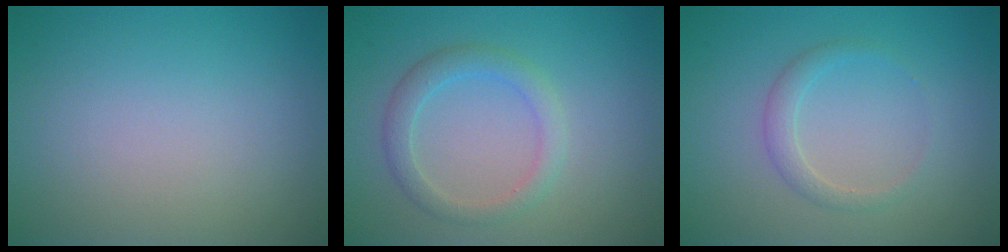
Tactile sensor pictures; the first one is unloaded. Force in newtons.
{"total": 2.4, "press": 2.4, "slide": 0.2}
{"total": 1.6, "press": 1.6, "slide": 0.1}